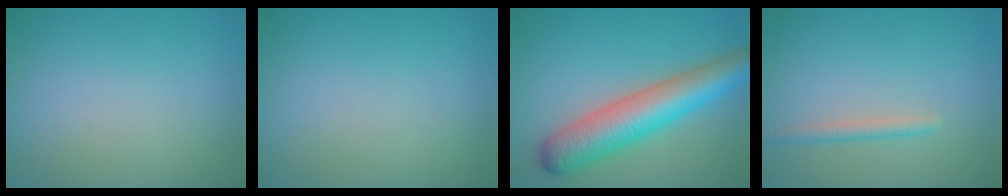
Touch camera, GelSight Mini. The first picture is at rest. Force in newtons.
{"total": 0.0}
{"total": 7.8, "press": 7.8, "slide": 0.3}
{"total": 1.4, "press": 1.4, "slide": 0.2}